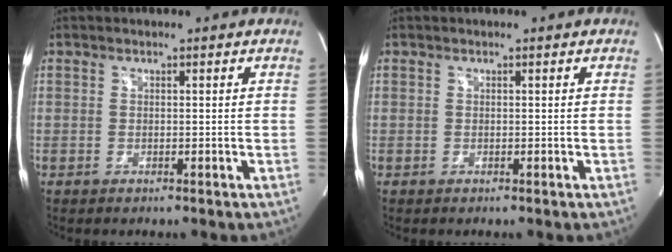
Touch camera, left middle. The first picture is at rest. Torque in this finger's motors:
{"motor_torque": [-0.03, -0.02, 0.02, 0.00]}